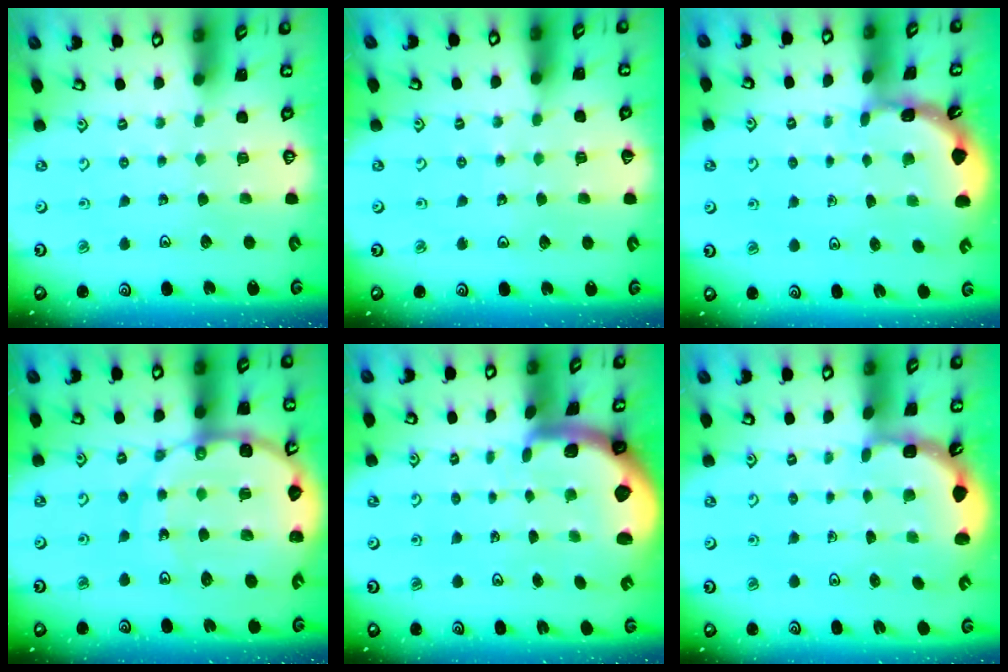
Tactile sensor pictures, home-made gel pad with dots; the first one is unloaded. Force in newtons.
{"total": 3.4, "press": 3.4, "slide": 0.4}
{"total": 1.9, "press": 1.9, "slide": 0.0}
{"total": 18.0, "press": 17.8, "slide": 2.8}
{"total": 2.4, "press": 2.3, "slide": 0.5}
{"total": 2.1, "press": 1.9, "slide": 0.9}